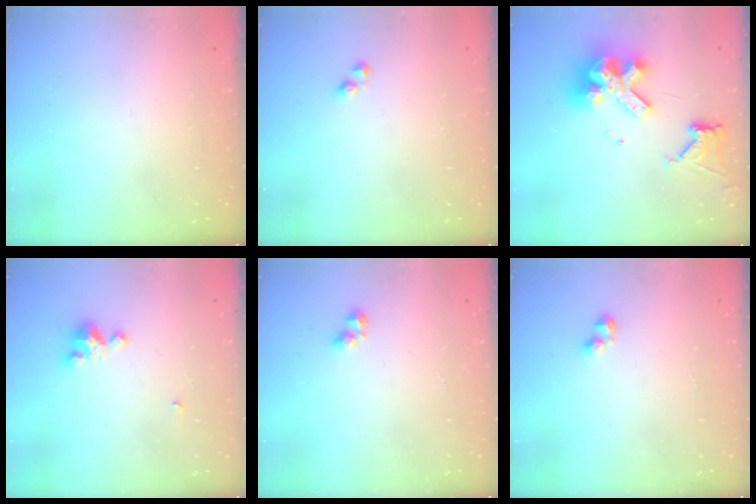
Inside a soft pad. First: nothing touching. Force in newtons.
{"total": 1.9, "press": 1.9, "slide": 0.3}
{"total": 15.2, "press": 15.1, "slide": 1.7}
{"total": 3.6, "press": 3.6, "slide": 0.2}
{"total": 3.6, "press": 3.6, "slide": 0.4}
{"total": 2.4, "press": 2.3, "slide": 0.9}